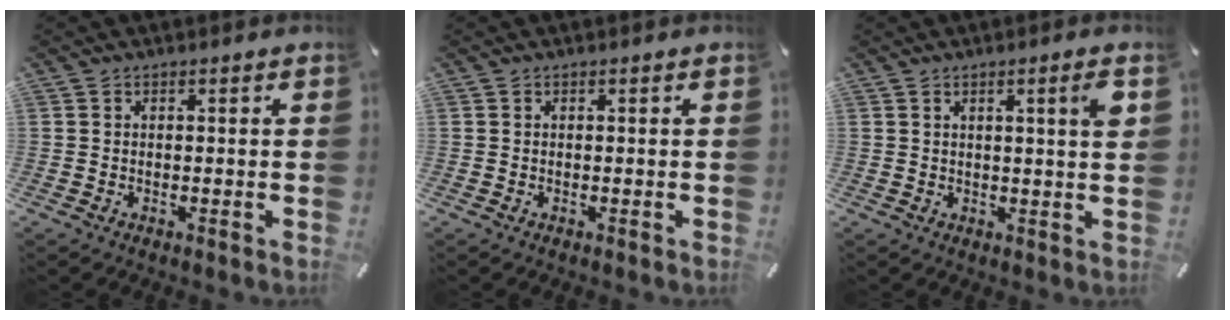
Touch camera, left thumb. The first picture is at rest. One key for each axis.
{"total": 0.0}
{"total": 4.5, "fx": 1.9, "fy": 0.0, "fz": 4.1, "tx": -0.072, "ty": -0.006, "tz": 0.026}